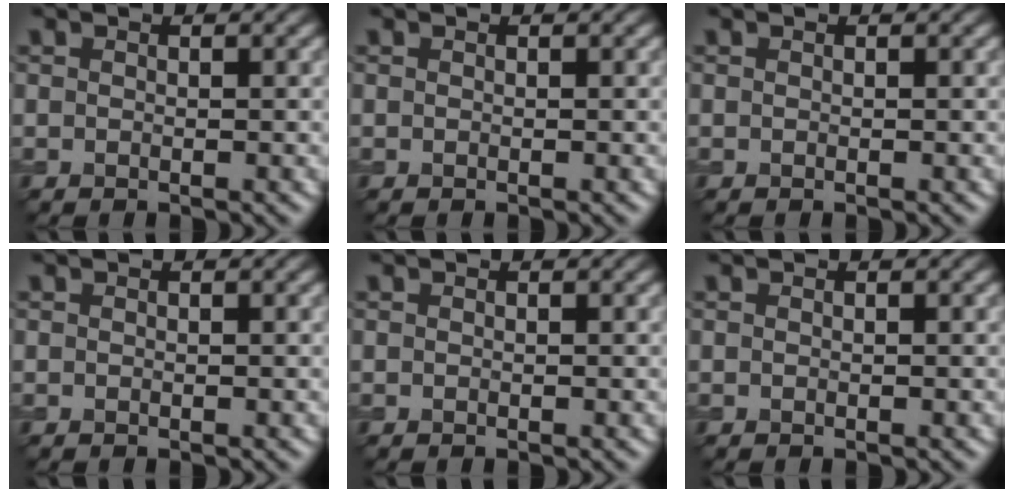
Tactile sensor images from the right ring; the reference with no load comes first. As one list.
[{"total": 0.0}, {"total": 0.0}, {"total": 0.0}, {"total": 0.0}, {"total": 0.0}]